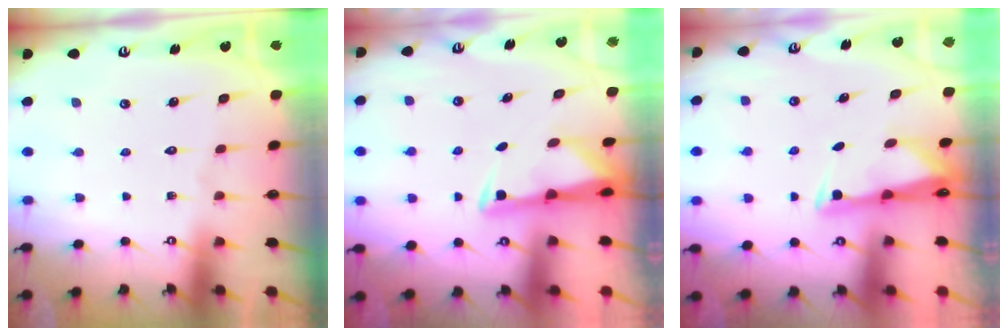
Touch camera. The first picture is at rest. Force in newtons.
{"total": 3.1, "press": 3.1, "slide": 0.5}
{"total": 2.7, "press": 2.7, "slide": 0.4}